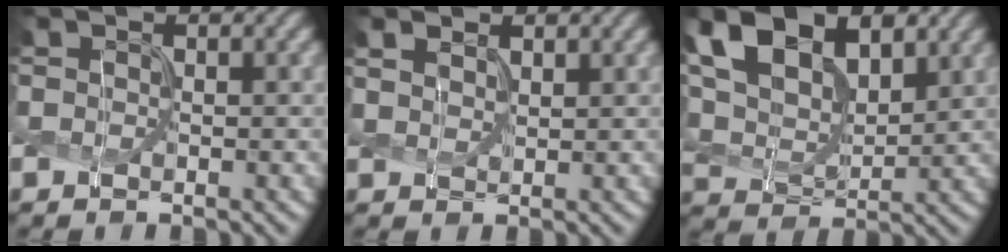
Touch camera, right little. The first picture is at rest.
{"total": 1.8, "force": [1.3, 0.8, 0.9], "torque": [-0.023, 0.000, 0.031]}
{"total": 12.1, "force": [6.6, 6.6, 7.8], "torque": [-0.166, 0.025, 0.099]}